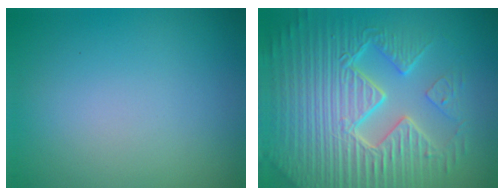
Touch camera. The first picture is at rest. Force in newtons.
{"total": 10.7, "press": 7.0, "slide": 8.1}